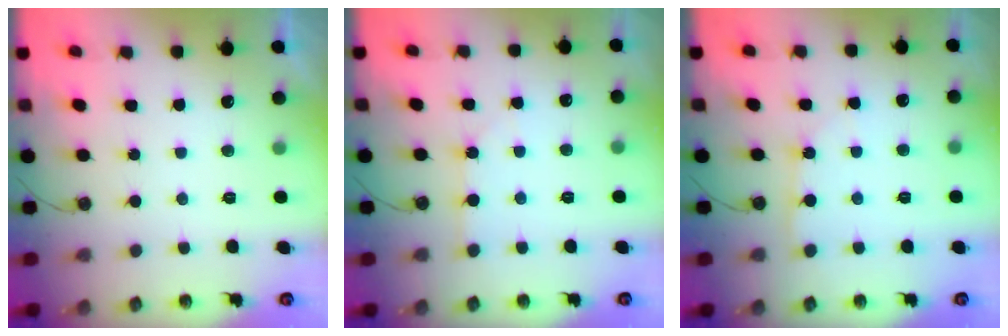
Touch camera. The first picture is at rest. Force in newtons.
{"total": 1.7, "press": 1.6, "slide": 0.3}
{"total": 4.1, "press": 4.1, "slide": 0.5}